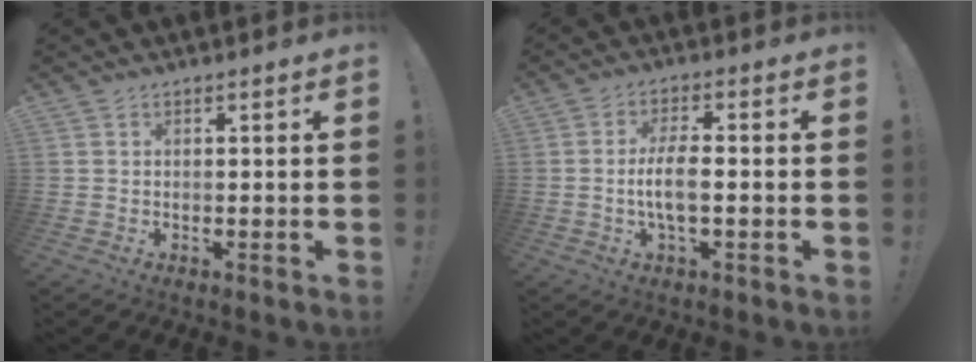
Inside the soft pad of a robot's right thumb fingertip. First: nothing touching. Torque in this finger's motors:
{"motor_torque": [-0.17, 0.11, 0.25, -0.19, 0.01]}